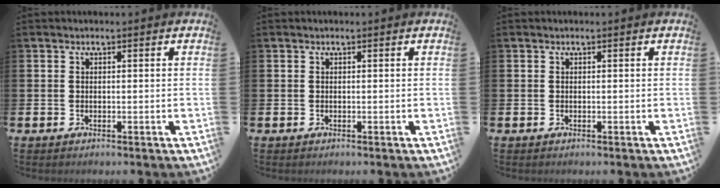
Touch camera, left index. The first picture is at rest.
{"total": 0.0}
{"total": 0.0}